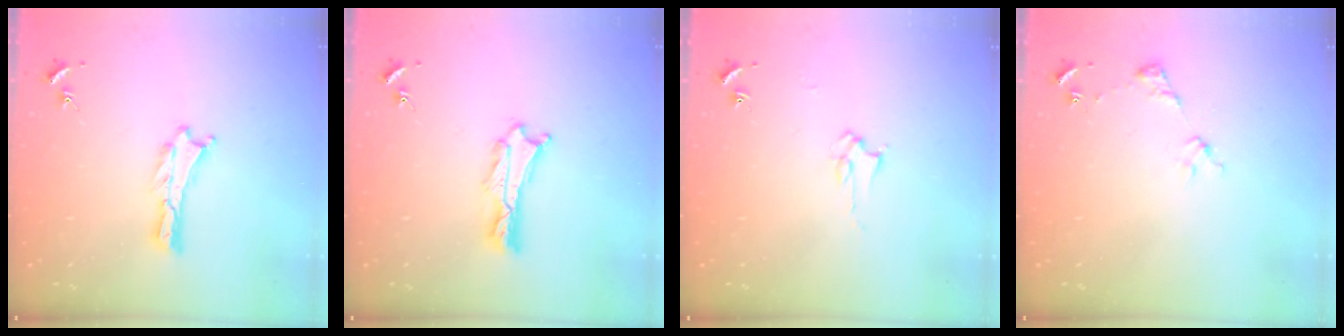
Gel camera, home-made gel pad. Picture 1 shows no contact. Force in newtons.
{"total": 1.2, "press": 1.2, "slide": 0.2}
{"total": 2.8, "press": 2.8, "slide": 0.4}
{"total": 2.9, "press": 2.9, "slide": 0.4}